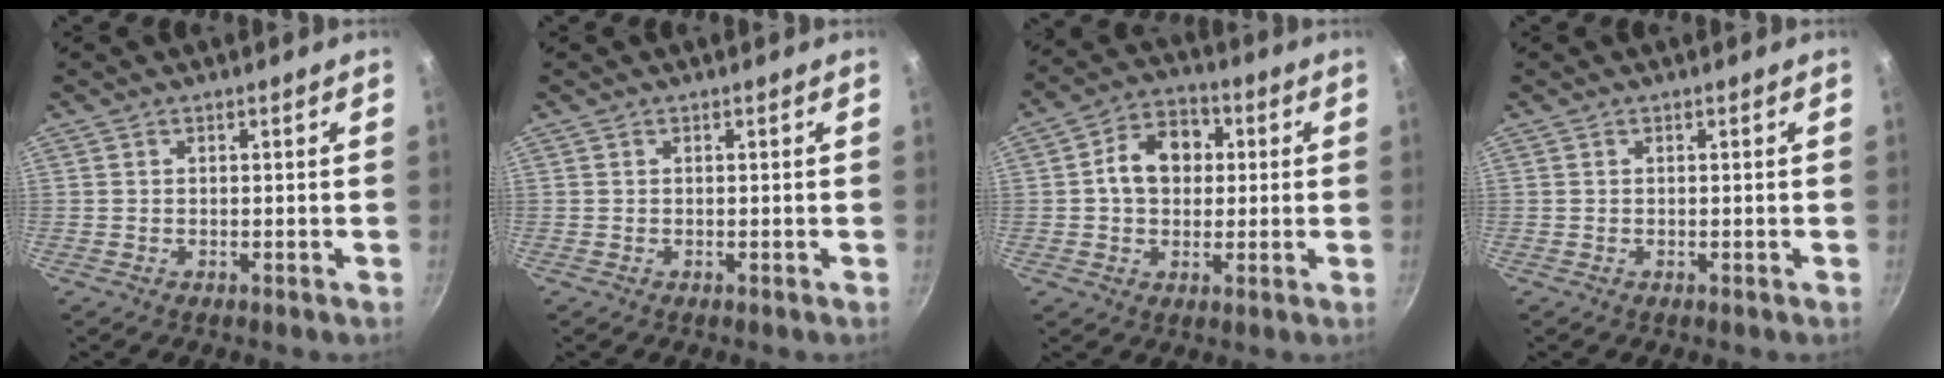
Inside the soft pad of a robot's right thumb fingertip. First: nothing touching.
{"total": 0.0}
{"total": 10.2, "force": [1.2, 7.9, 6.4], "torque": [-0.067, 0.019, 0.004]}
{"total": 0.0}